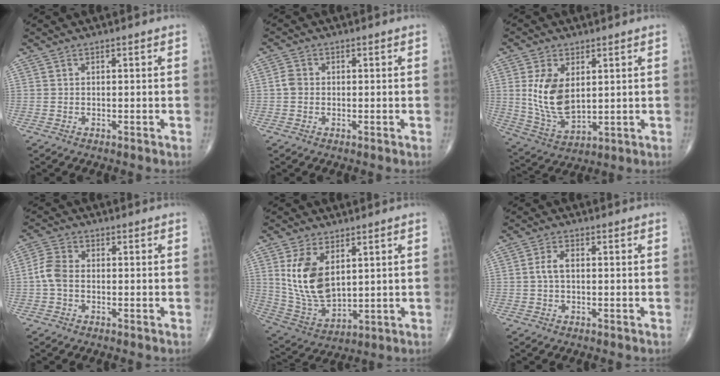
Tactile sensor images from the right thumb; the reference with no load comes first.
{"total": 2.2, "force": [-0.2, 1.9, 1.1], "torque": [-0.017, 0.005, -0.007]}
{"total": 11.2, "force": [2.3, 6.5, 8.9], "torque": [-0.160, -0.018, 0.057]}
{"total": 4.6, "force": [-0.7, 3.0, 3.3], "torque": [-0.073, 0.013, -0.023]}
{"total": 13.0, "force": [3.7, 7.5, 10.0], "torque": [-0.179, -0.020, 0.091]}
{"total": 2.8, "force": [0.0, 1.5, 2.4], "torque": [-0.054, 0.010, -0.002]}